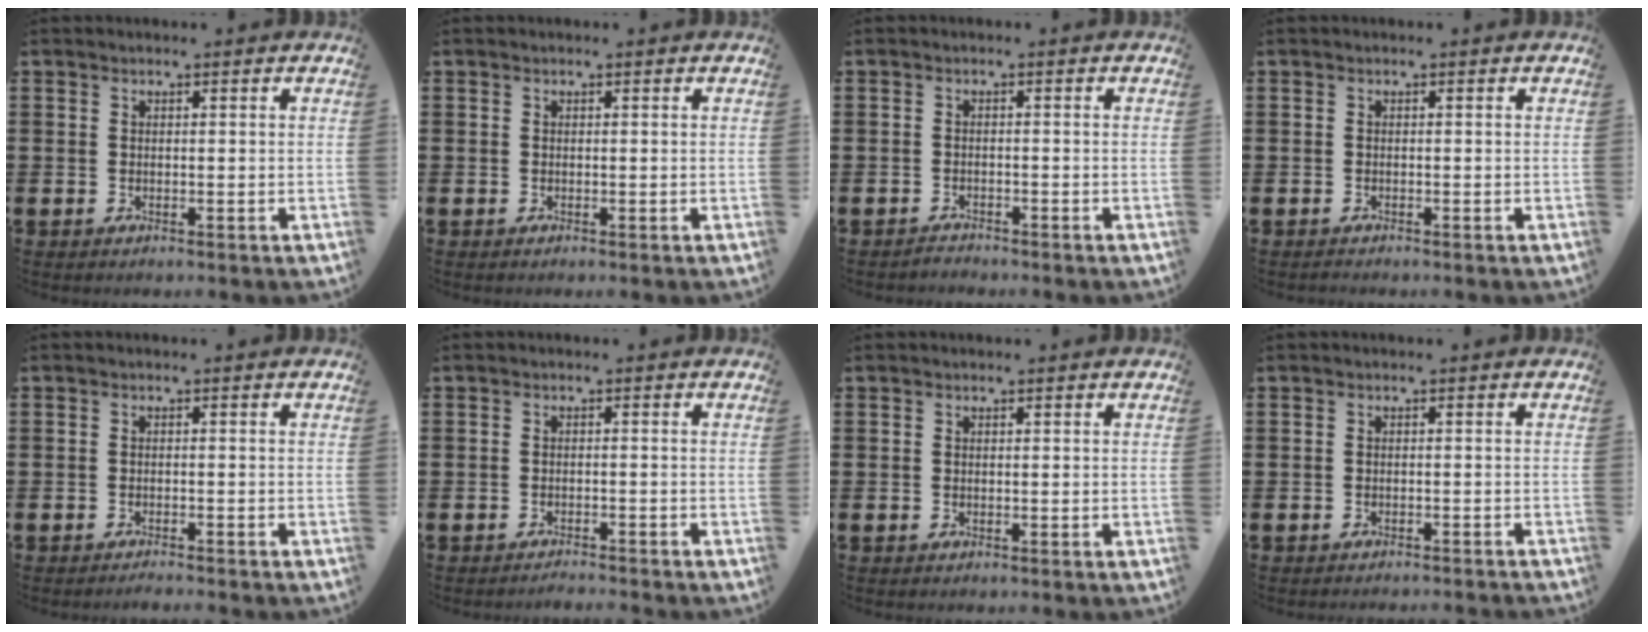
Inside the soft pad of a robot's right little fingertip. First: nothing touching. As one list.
[{"total": 0.0}, {"total": 1.0, "force": [-1.0, 0.0, 0.0], "torque": [-0.003, 0.001, -0.022]}, {"total": 0.0}, {"total": 0.9, "force": [-0.8, -0.1, 0.2], "torque": [-0.004, -0.002, -0.017]}, {"total": 1.1, "force": [-1.1, -0.1, 0.1], "torque": [-0.003, 0.001, -0.023]}, {"total": 0.0}, {"total": 0.8, "force": [-0.8, -0.2, 0.0], "torque": [0.000, 0.001, -0.016]}]